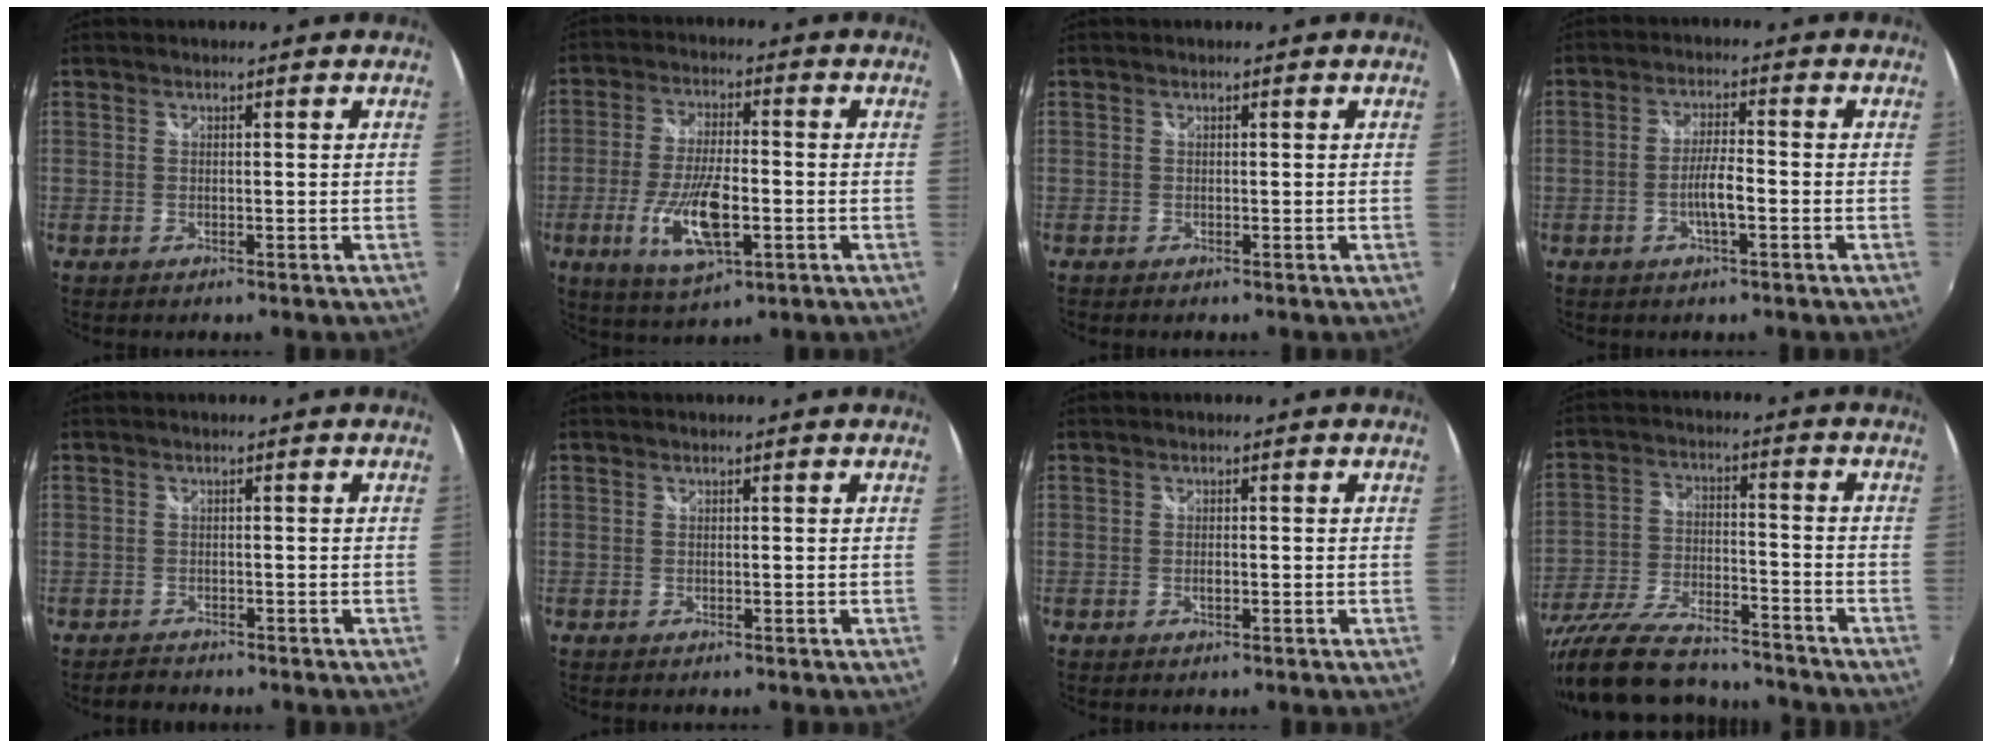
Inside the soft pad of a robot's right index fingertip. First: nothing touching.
{"total": 13.4, "force": [-3.9, 4.6, 11.9], "torque": [-0.240, -0.016, -0.070]}
{"total": 0.6, "force": [-0.4, 0.4, -0.1], "torque": [0.000, -0.001, -0.009]}
{"total": 4.7, "force": [-1.7, 0.7, 4.3], "torque": [-0.083, 0.002, -0.031]}
{"total": 1.8, "force": [-1.7, 0.7, 0.0], "torque": [-0.007, 0.000, -0.031]}
{"total": 0.0}
{"total": 1.1, "force": [-0.4, 0.5, 0.9], "torque": [-0.017, 0.000, -0.008]}
{"total": 22.5, "force": [-18.5, 6.8, 10.8], "torque": [-0.223, -0.044, -0.306]}